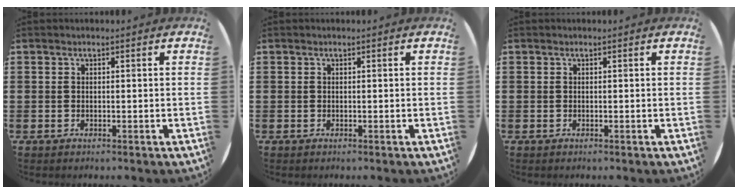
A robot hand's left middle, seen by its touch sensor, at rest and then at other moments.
{"total": 0.0}
{"total": 0.0}